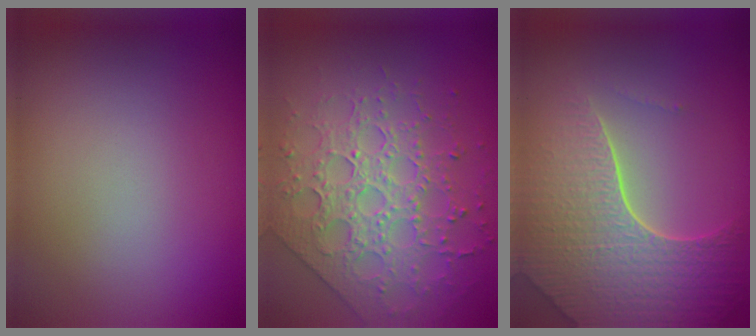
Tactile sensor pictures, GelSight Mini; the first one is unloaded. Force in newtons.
{"total": 4.5, "press": 4.3, "slide": 1.0}
{"total": 8.1, "press": 5.7, "slide": 5.7}